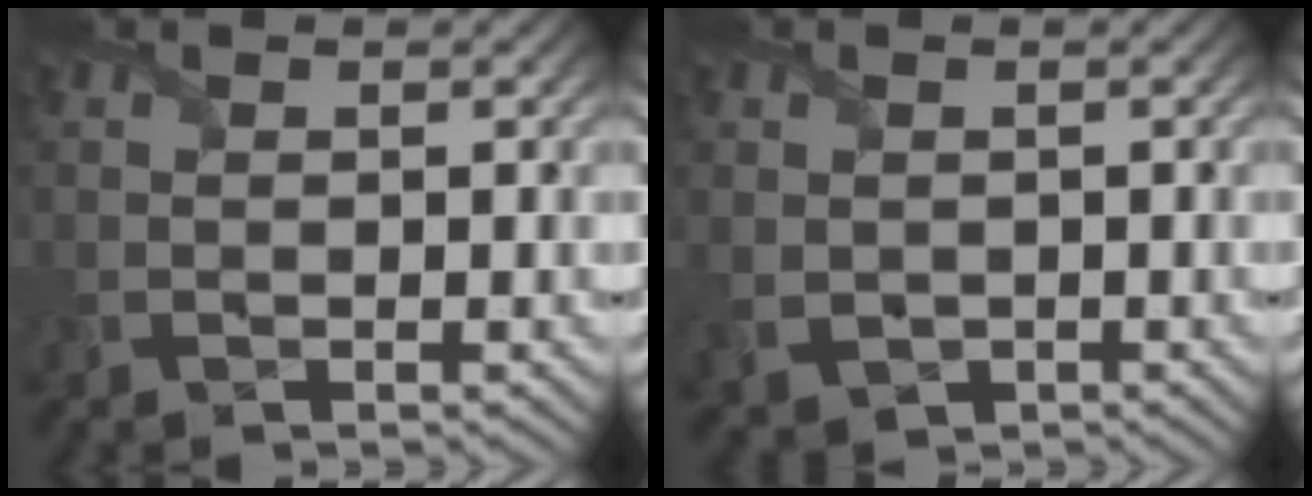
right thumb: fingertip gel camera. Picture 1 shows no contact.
{"total": 2.8, "force": [-0.2, 2.4, 1.3], "torque": [-0.057, -0.013, 0.000]}